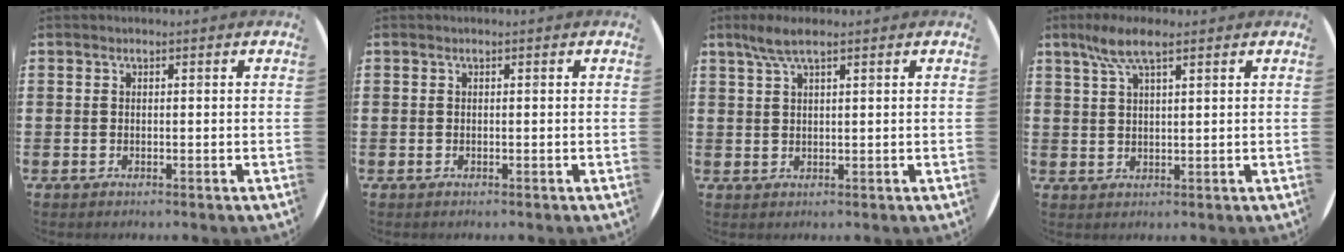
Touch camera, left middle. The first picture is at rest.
{"total": 0.0}
{"total": 3.5, "force": [2.4, 0.6, 2.5], "torque": [-0.054, 0.005, 0.042]}
{"total": 5.6, "force": [3.5, 1.4, 4.1], "torque": [-0.089, 0.008, 0.062]}